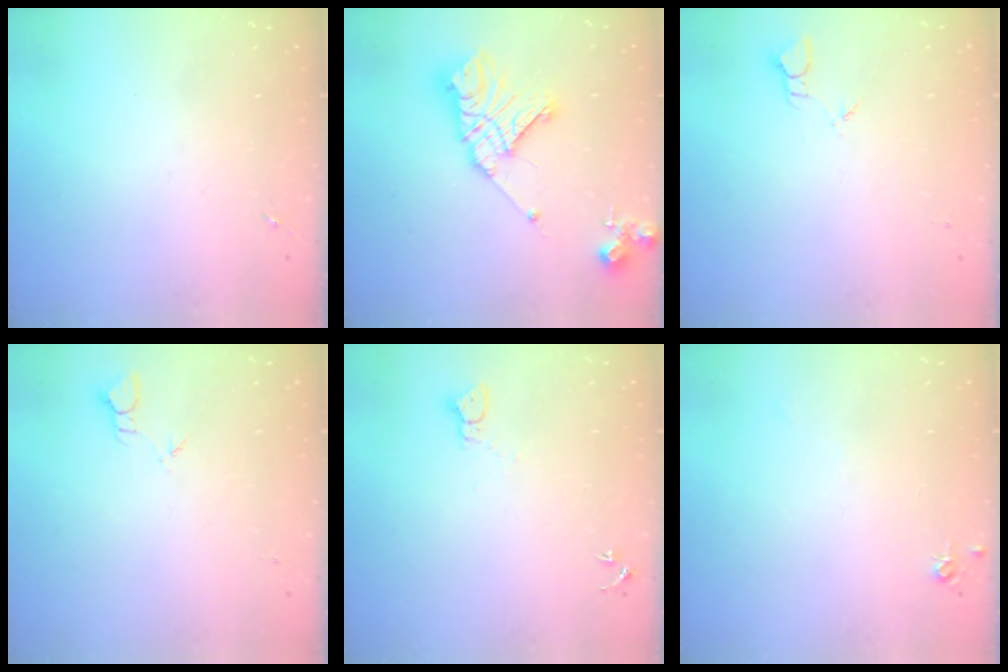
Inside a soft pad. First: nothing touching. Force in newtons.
{"total": 17.8, "press": 17.7, "slide": 2.1}
{"total": 2.4, "press": 2.4, "slide": 0.2}
{"total": 2.4, "press": 2.4, "slide": 0.2}
{"total": 2.3, "press": 2.3, "slide": 0.2}
{"total": 4.7, "press": 4.7, "slide": 0.7}